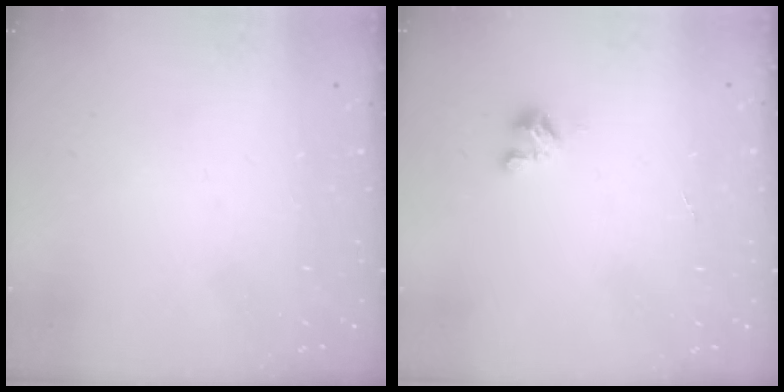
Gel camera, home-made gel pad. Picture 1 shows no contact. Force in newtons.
{"total": 2.9, "press": 2.9, "slide": 0.3}